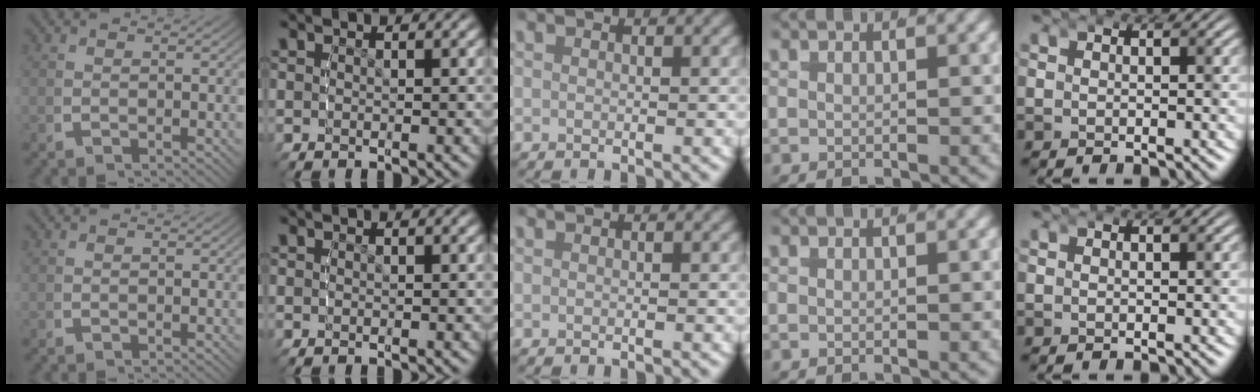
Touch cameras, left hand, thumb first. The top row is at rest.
{}